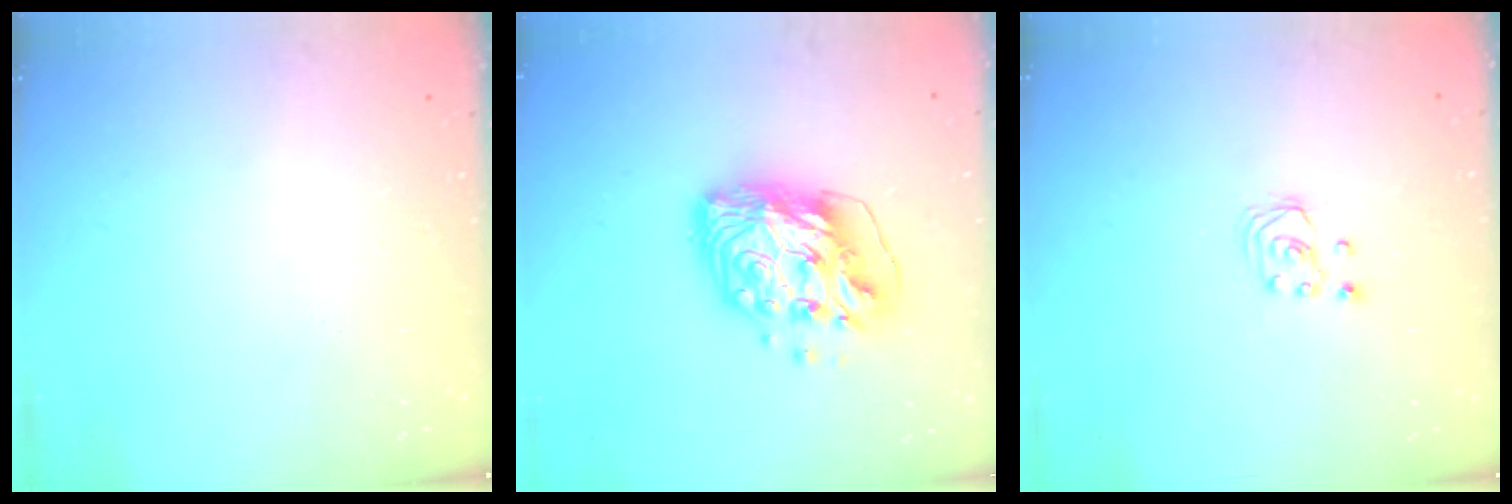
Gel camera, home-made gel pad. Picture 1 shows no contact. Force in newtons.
{"total": 14.8, "press": 14.7, "slide": 1.7}
{"total": 2.7, "press": 2.7, "slide": 0.3}